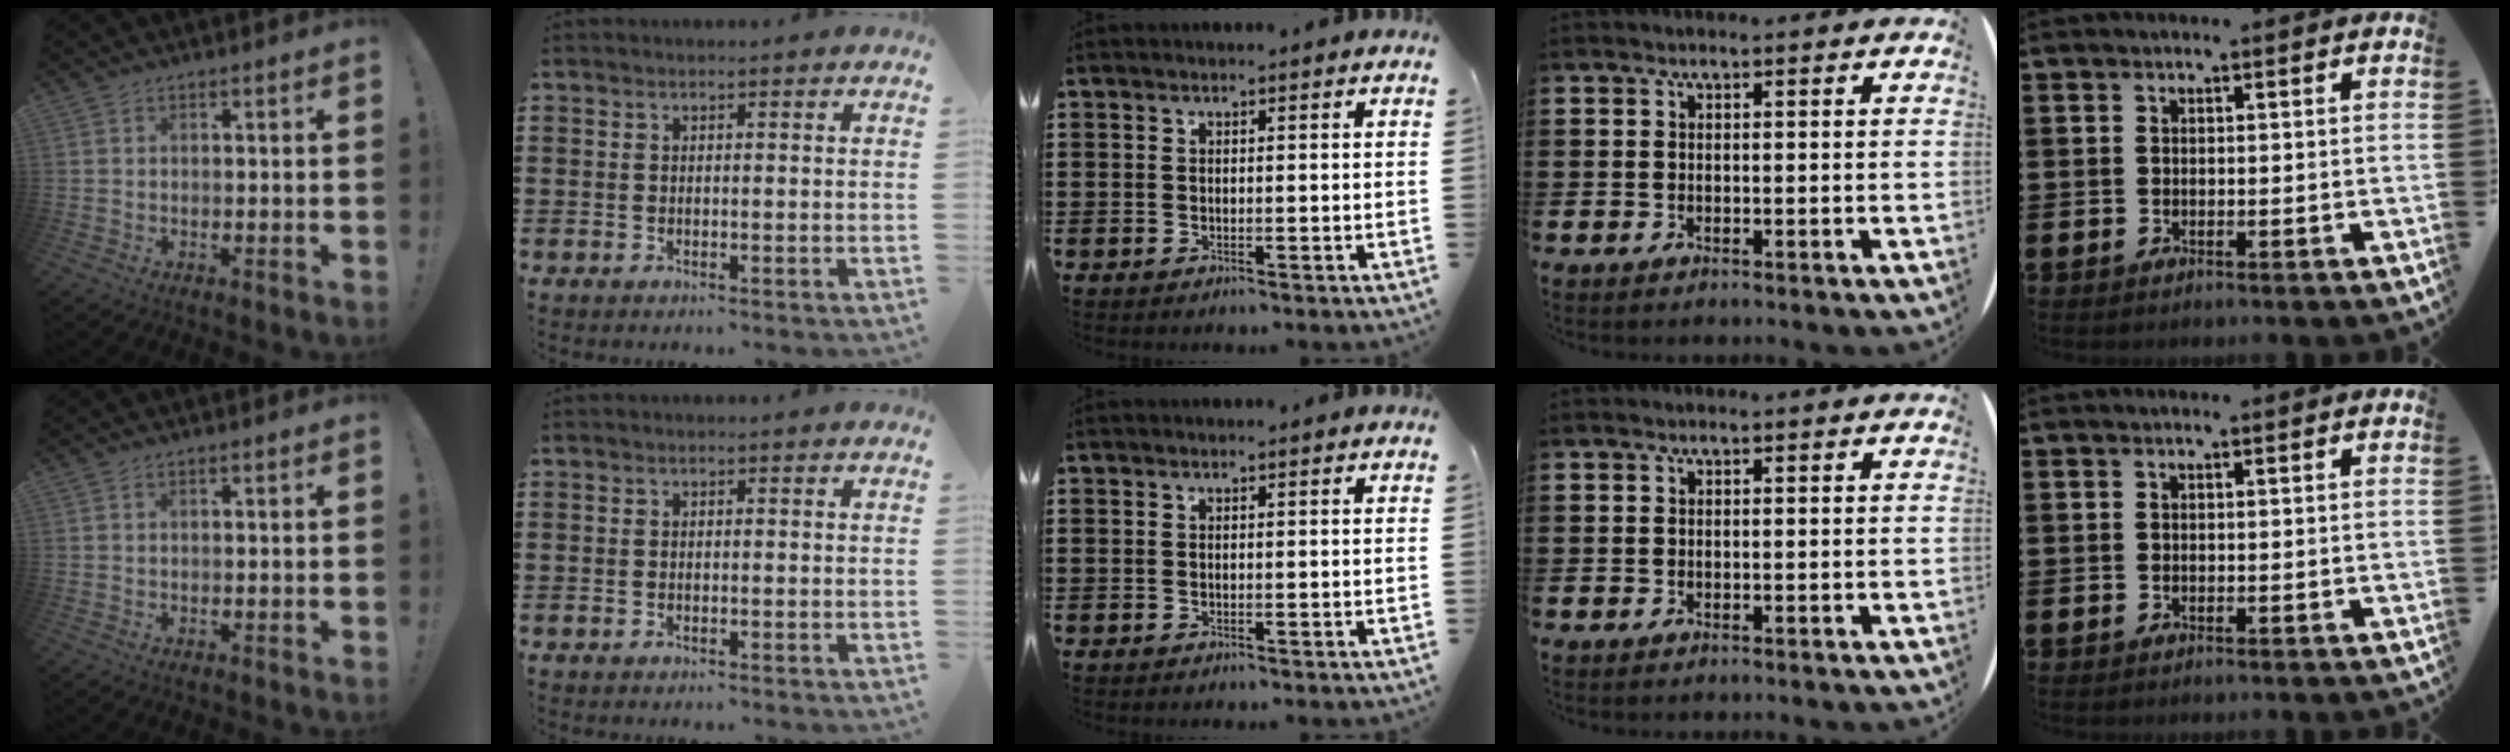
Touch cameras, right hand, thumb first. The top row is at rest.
{}